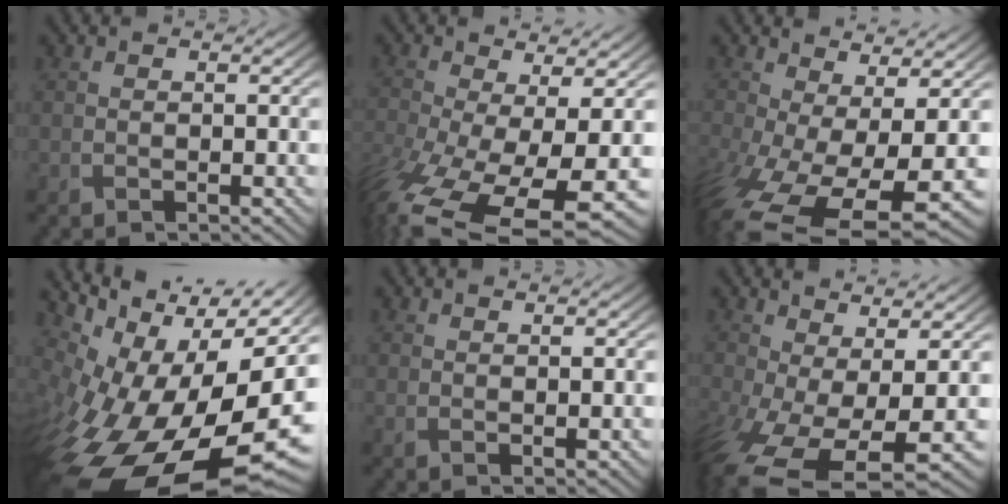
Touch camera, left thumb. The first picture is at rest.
{"total": 13.5, "force": [-5.4, 5.9, 10.9], "torque": [-0.265, -0.053, -0.068]}
{"total": 11.7, "force": [-3.1, 5.8, 9.6], "torque": [-0.221, -0.050, -0.033]}
{"total": 17.6, "force": [-5.0, 8.6, 14.5], "torque": [-0.252, -0.025, -0.073]}
{"total": 1.0, "force": [0.7, 0.2, 0.6], "torque": [-0.015, -0.002, 0.017]}
{"total": 10.1, "force": [-2.2, 5.1, 8.4], "torque": [-0.191, -0.043, -0.023]}